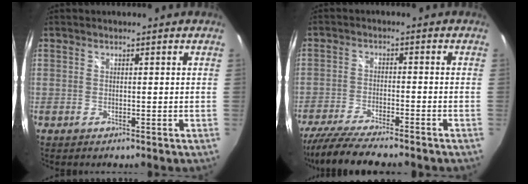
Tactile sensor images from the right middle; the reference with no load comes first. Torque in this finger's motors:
{"motor_torque": [0.23, -0.24, 0.14, 0.04]}